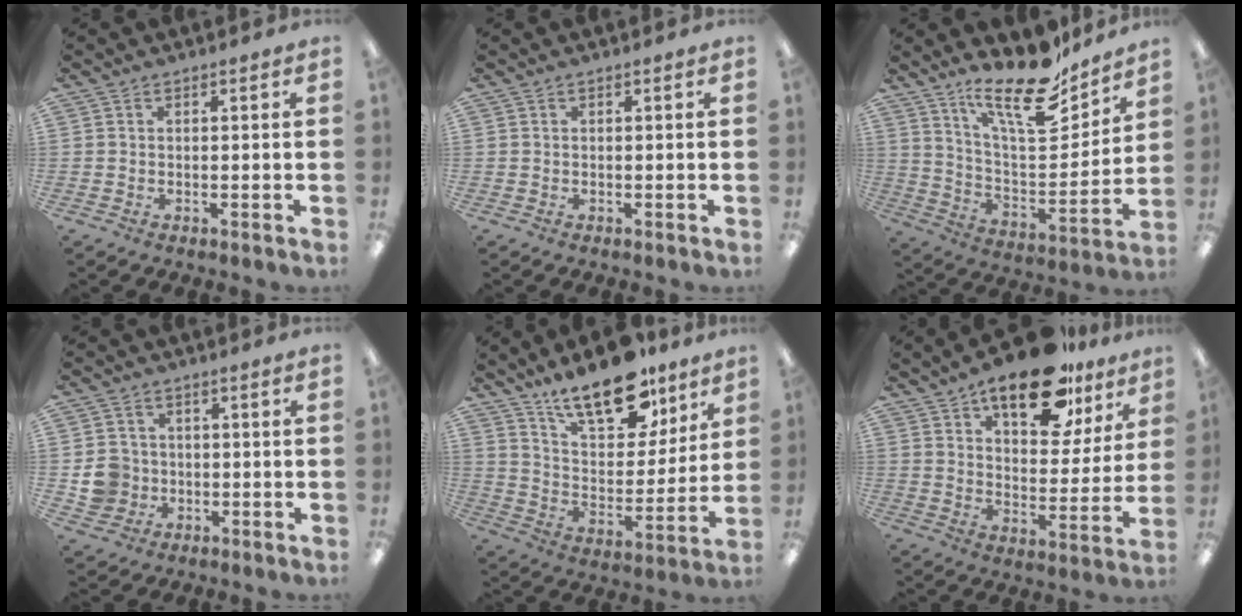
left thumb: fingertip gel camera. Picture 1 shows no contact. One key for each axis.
{"total": 0.0}
{"total": 19.4, "fx": 14.7, "fy": 6.2, "fz": 11.0, "tx": -0.187, "ty": -0.098, "tz": 0.251}
{"total": 7.0, "fx": -0.8, "fy": 6.6, "fz": 1.9, "tx": -0.042, "ty": 0.012, "tz": -0.010}
{"total": 18.8, "fx": 13.8, "fy": 8.4, "fz": 9.6, "tx": -0.155, "ty": -0.084, "tz": 0.240}
{"total": 20.4, "fx": 14.0, "fy": 8.8, "fz": 11.9, "tx": -0.171, "ty": -0.072, "tz": 0.231}